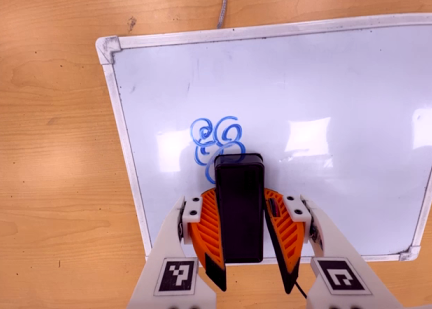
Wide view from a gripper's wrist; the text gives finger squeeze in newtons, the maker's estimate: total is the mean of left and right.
{"total": 11.9, "left": 13.1, "right": 10.6}